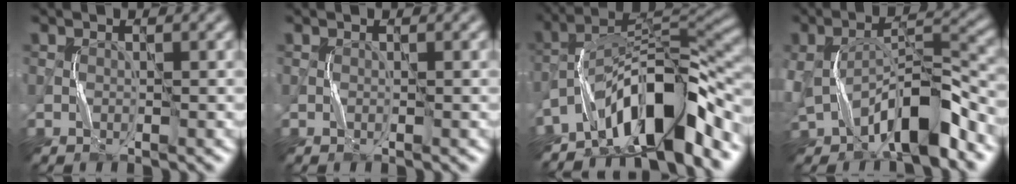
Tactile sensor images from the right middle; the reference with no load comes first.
{"total": 0.0}
{"total": 10.8, "force": [-6.7, 3.2, 7.7], "torque": [-0.112, 0.018, -0.127]}
{"total": 8.7, "force": [-3.5, 4.0, 6.9], "torque": [-0.121, 0.007, -0.070]}